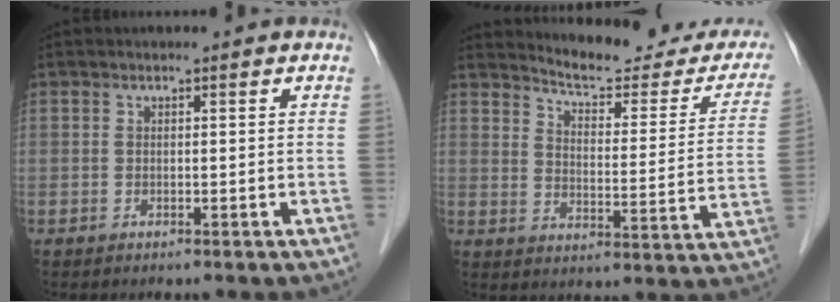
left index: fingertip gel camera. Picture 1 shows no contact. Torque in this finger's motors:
{"motor_torque": [-0.70, -0.81, 0.06, 0.01]}